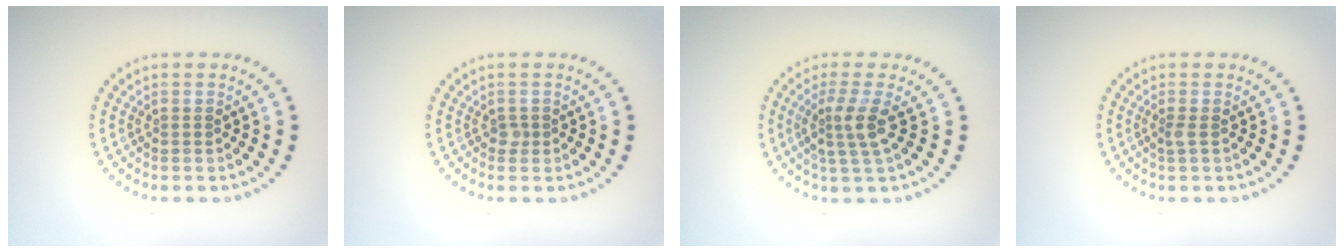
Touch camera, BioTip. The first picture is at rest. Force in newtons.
{"total": 0.7, "press": 0.5, "slide": 0.5}
{"total": 2.7, "press": 2.1, "slide": 1.8}
{"total": 0.8, "press": 0.5, "slide": 0.5}